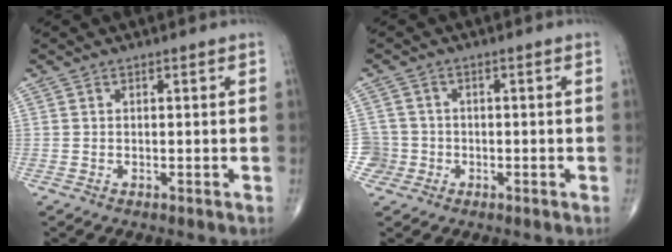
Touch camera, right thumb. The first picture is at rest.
{"total": 3.7, "force": [-1.2, 3.5, -0.5], "torque": [0.027, 0.016, -0.026]}